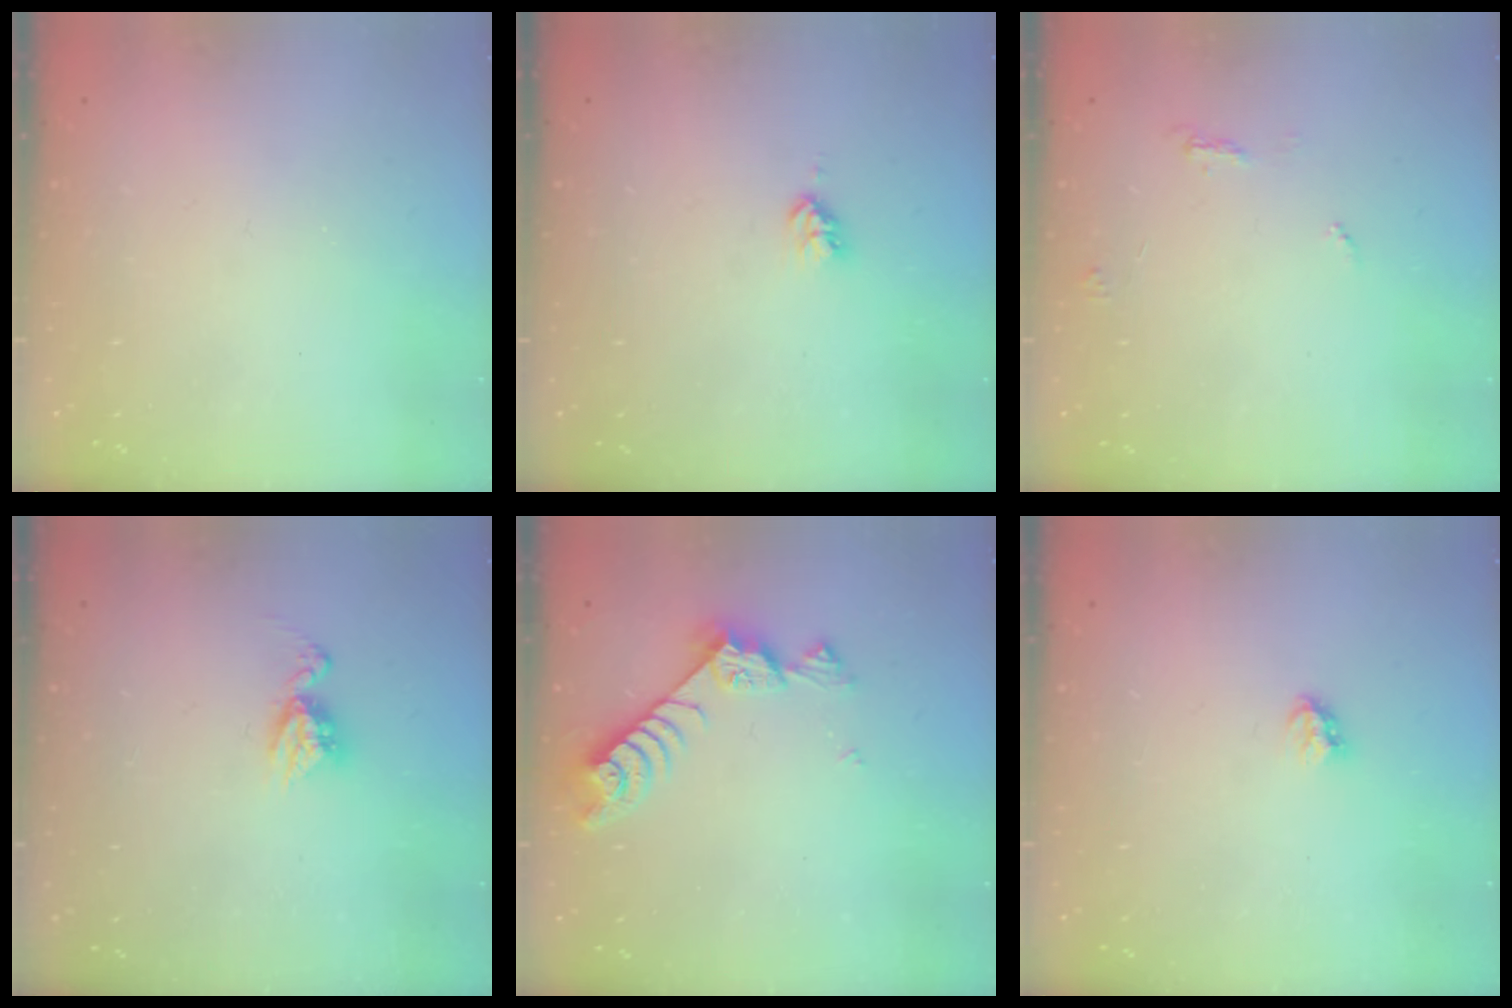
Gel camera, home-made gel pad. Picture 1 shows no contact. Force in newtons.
{"total": 2.8, "press": 2.8, "slide": 0.2}
{"total": 5.6, "press": 5.6, "slide": 0.4}
{"total": 6.2, "press": 6.2, "slide": 0.5}
{"total": 8.5, "press": 8.4, "slide": 1.4}
{"total": 2.8, "press": 2.8, "slide": 0.5}